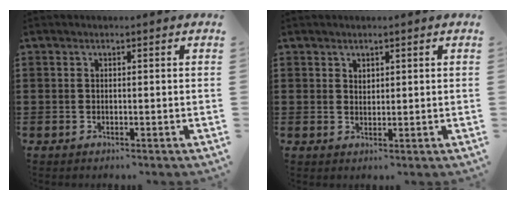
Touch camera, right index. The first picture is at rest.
{"total": 1.3, "force": [1.1, 0.7, 0.2], "torque": [-0.004, 0.003, 0.021]}